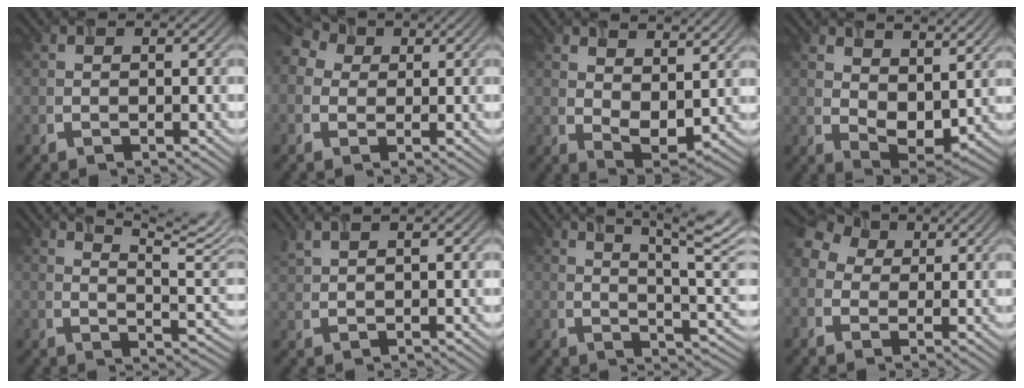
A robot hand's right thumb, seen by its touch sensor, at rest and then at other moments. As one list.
[{"total": 4.9, "force": [1.3, 3.9, 2.7], "torque": [-0.082, 0.019, 0.025]}, {"total": 6.0, "force": [3.2, 3.3, 4.0], "torque": [-0.071, -0.006, 0.063]}, {"total": 6.7, "force": [3.5, 3.8, 4.2], "torque": [-0.078, -0.007, 0.070]}, {"total": 11.4, "force": [7.2, 3.0, 8.3], "torque": [-0.125, 0.014, 0.094]}, {"total": 2.0, "force": [1.7, 0.1, 1.0], "torque": [-0.025, 0.013, 0.040]}, {"total": 10.0, "force": [5.6, 2.0, 8.0], "torque": [-0.120, 0.004, 0.083]}, {"total": 7.4, "force": [2.0, 5.7, 4.1], "torque": [-0.122, 0.033, 0.028]}]